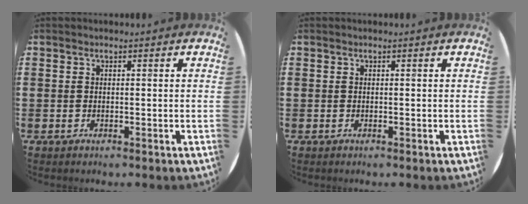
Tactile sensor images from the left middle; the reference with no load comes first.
{"total": 0.0}